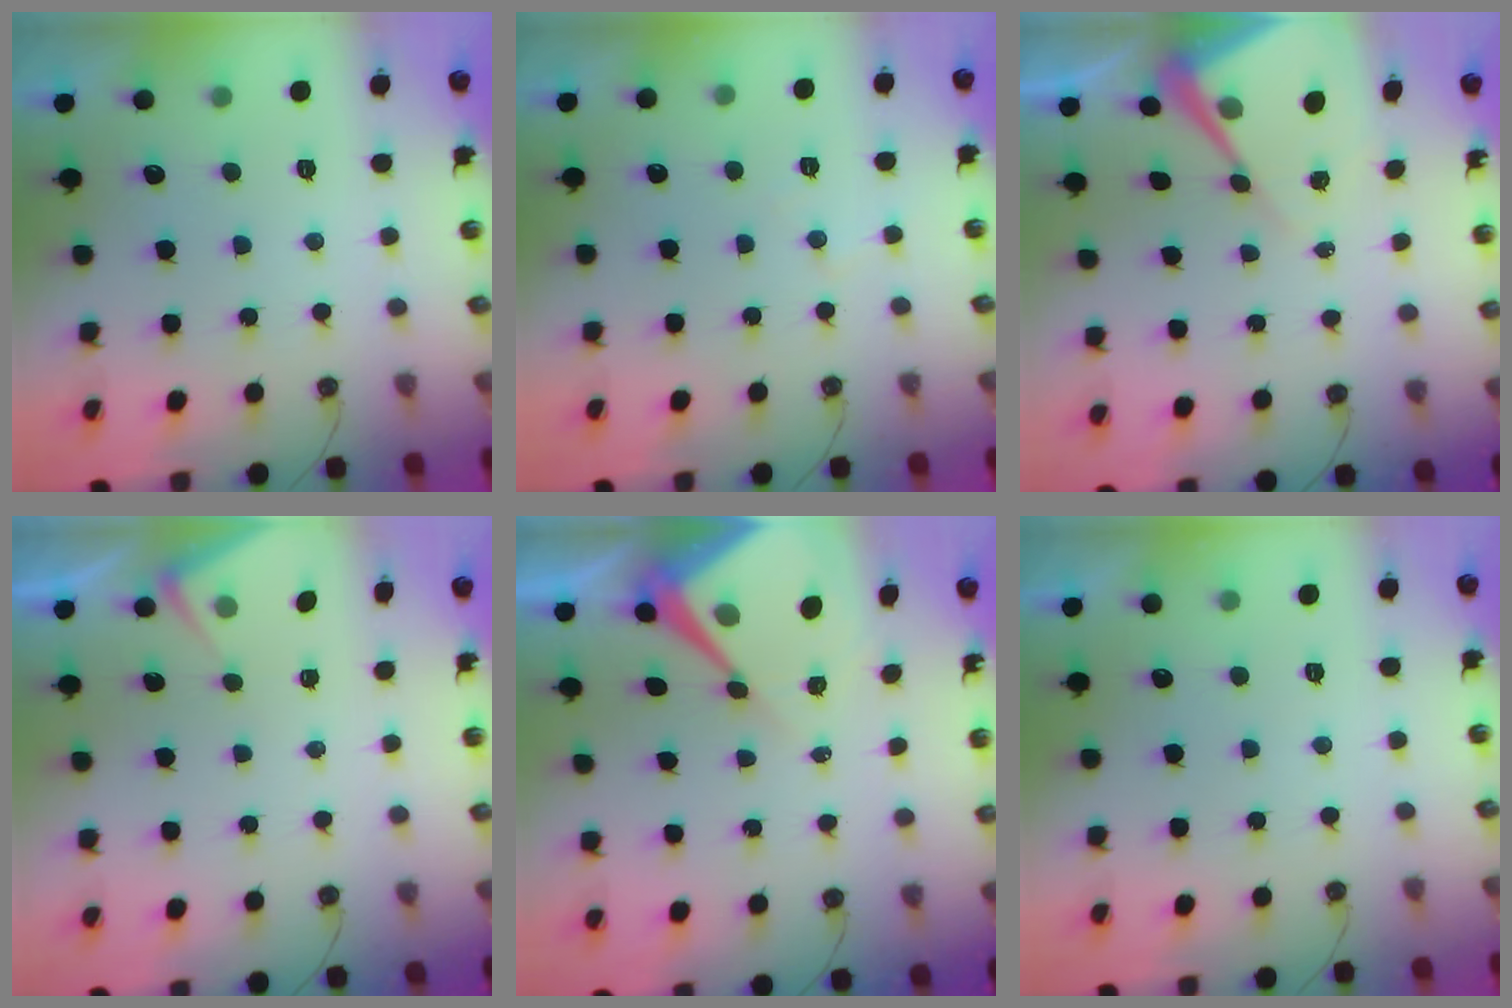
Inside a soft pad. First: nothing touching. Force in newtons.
{"total": 4.3, "press": 4.3, "slide": 0.7}
{"total": 8.8, "press": 8.7, "slide": 0.7}
{"total": 3.9, "press": 3.8, "slide": 0.6}
{"total": 9.1, "press": 9.1, "slide": 0.7}
{"total": 2.7, "press": 2.7, "slide": 0.4}